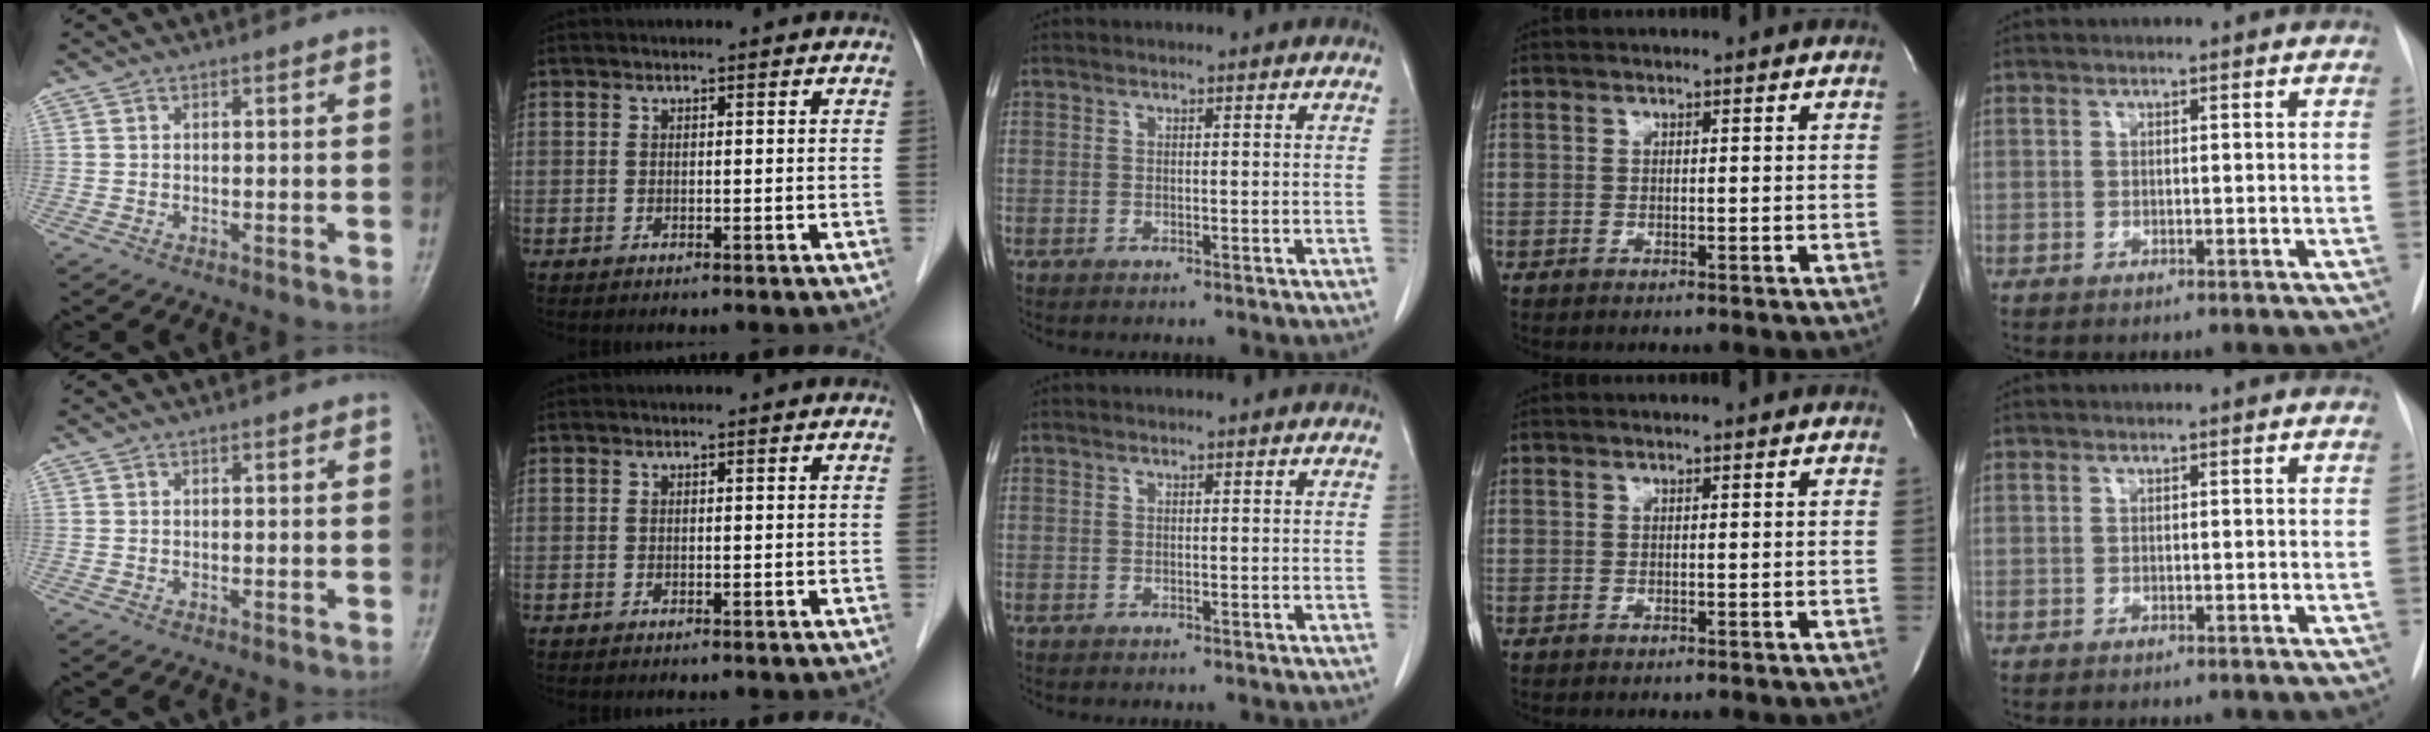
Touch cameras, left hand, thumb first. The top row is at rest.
{}